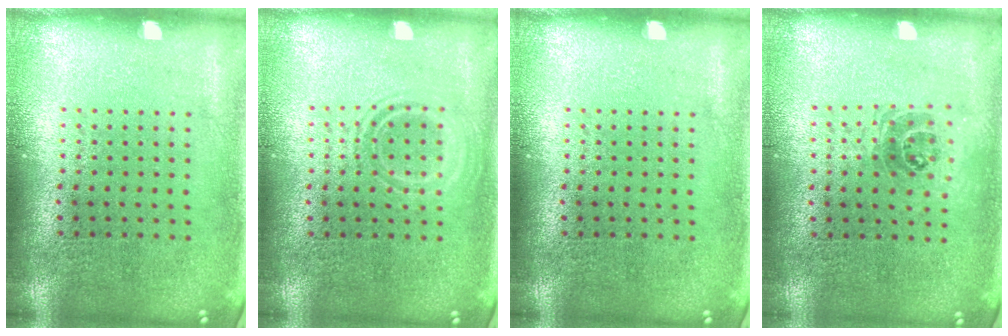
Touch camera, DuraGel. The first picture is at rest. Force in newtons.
{"total": 1.1, "press": 1.0, "slide": 0.5}
{"total": 0.0}
{"total": 1.0, "press": 0.9, "slide": 0.4}